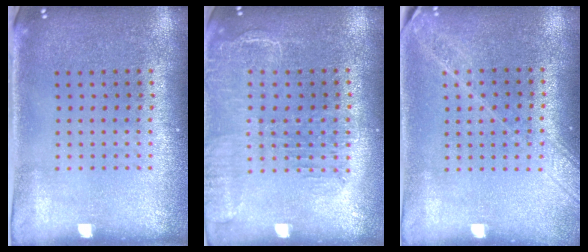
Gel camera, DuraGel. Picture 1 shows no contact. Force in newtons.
{"total": 1.6, "press": 1.5, "slide": 0.7}
{"total": 1.7, "press": 1.4, "slide": 0.9}